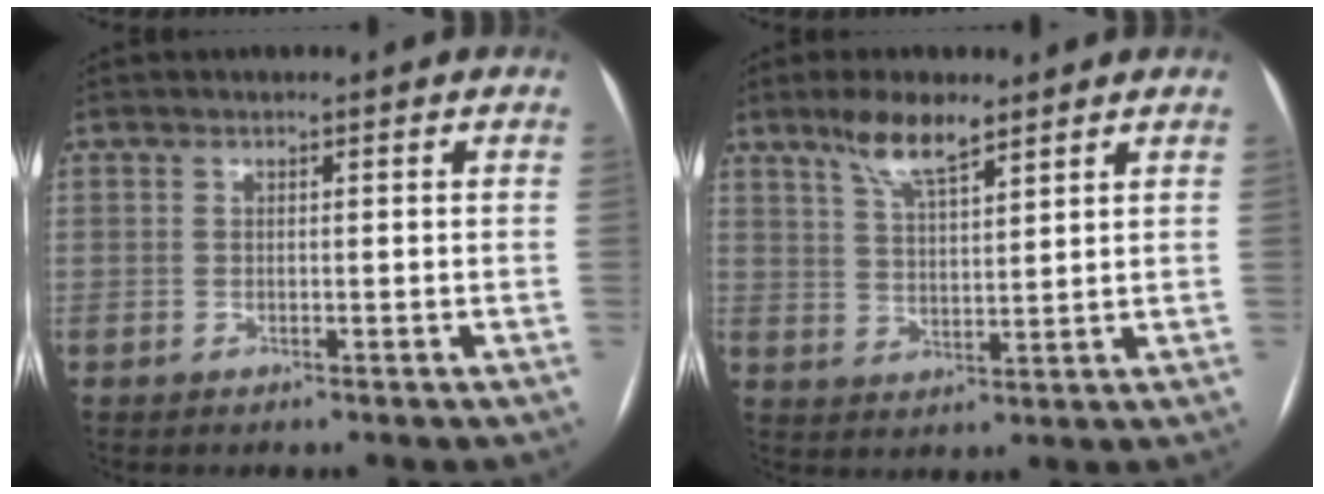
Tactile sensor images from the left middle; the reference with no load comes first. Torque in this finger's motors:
{"motor_torque": [0.52, -0.48, 0.09, 0.12]}